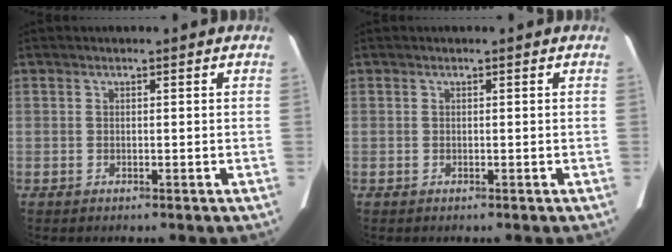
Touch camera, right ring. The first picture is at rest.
{"total": 0.0}